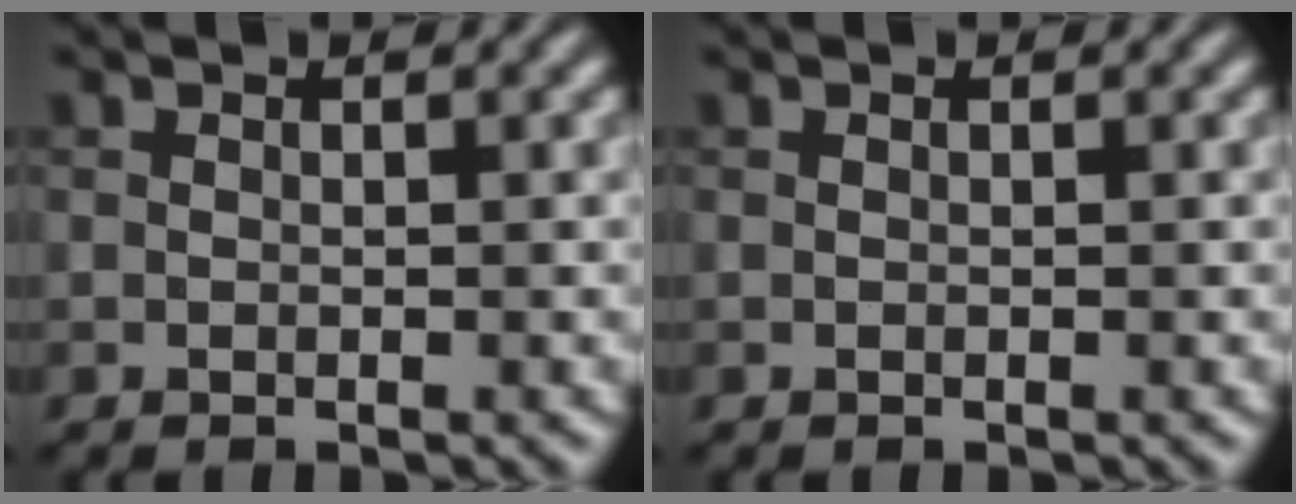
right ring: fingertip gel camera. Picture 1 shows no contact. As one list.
[{"total": 0.0}]